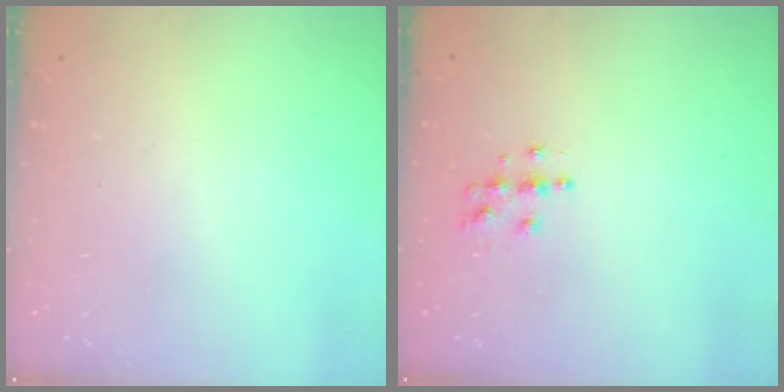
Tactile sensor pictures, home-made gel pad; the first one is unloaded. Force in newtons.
{"total": 4.9, "press": 4.9, "slide": 0.1}